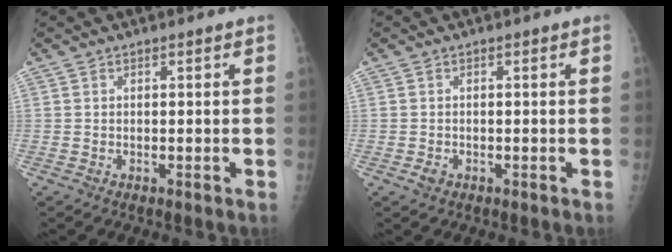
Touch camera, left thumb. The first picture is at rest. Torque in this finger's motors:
{"motor_torque": [-0.11, 0.24, 0.11, 0.02, -0.01]}